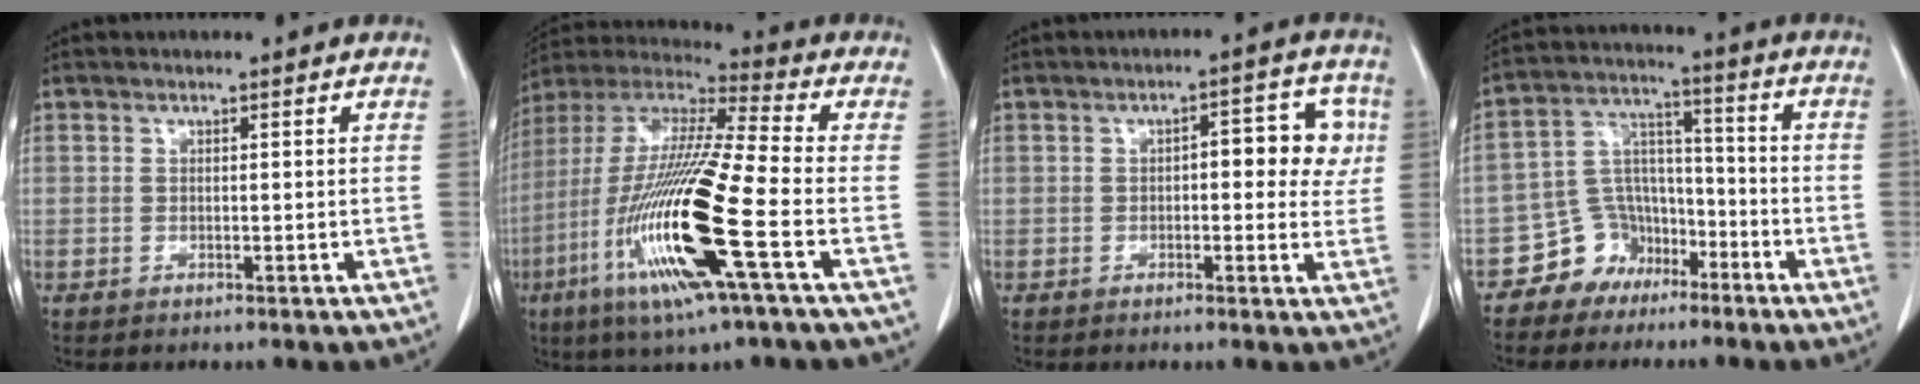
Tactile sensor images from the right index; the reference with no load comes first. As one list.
[{"total": 21.7, "force": [-7.0, 1.1, 20.5], "torque": [-0.445, -0.036, -0.141]}, {"total": 7.7, "force": [1.1, 3.3, 6.8], "torque": [-0.074, 0.025, 0.012]}, {"total": 8.2, "force": [-5.4, 6.0, 1.2], "torque": [-0.022, 0.038, -0.092]}]